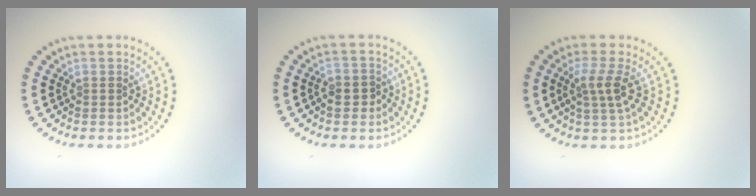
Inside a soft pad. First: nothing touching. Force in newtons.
{"total": 1.5, "press": 1.4, "slide": 0.6}
{"total": 2.4, "press": 1.9, "slide": 1.5}